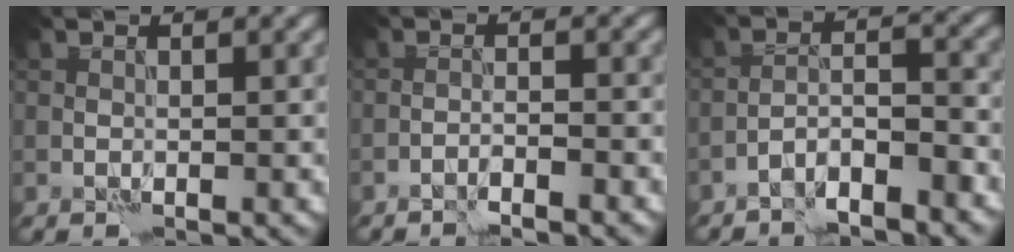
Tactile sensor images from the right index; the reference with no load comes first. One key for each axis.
{"total": 1.8, "fx": -1.6, "fy": -0.3, "fz": 0.7, "tx": -0.011, "ty": 0.005, "tz": -0.031}
{"total": 4.7, "fx": -3.9, "fy": 0.7, "fz": 2.6, "tx": -0.039, "ty": 0.008, "tz": -0.070}